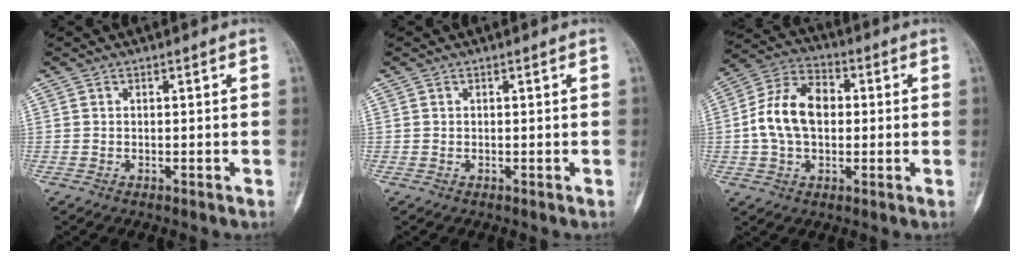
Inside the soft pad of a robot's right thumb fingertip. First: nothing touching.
{"total": 0.0}
{"total": 12.7, "force": [0.2, 8.7, 9.3], "torque": [-0.158, 0.029, -0.004]}